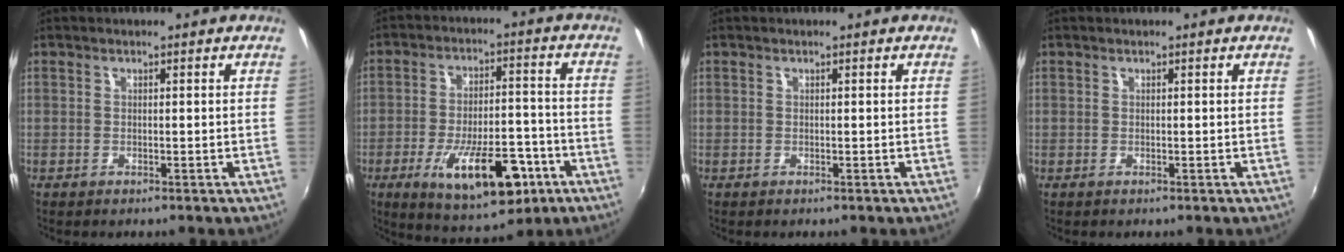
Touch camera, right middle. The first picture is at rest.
{"total": 15.9, "force": [-7.4, 6.1, 12.7], "torque": [-0.222, -0.010, -0.100]}
{"total": 0.0}
{"total": 0.0}